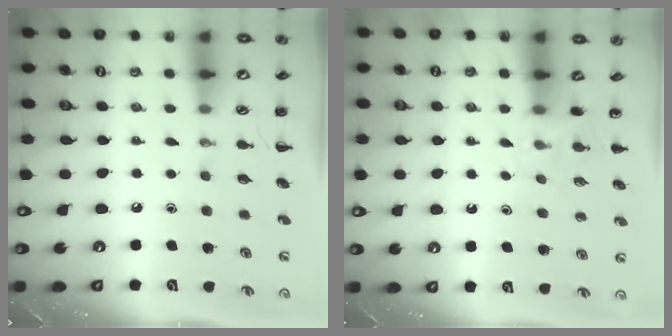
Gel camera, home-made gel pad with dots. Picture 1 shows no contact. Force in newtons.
{"total": 4.1, "press": 3.8, "slide": 1.7}